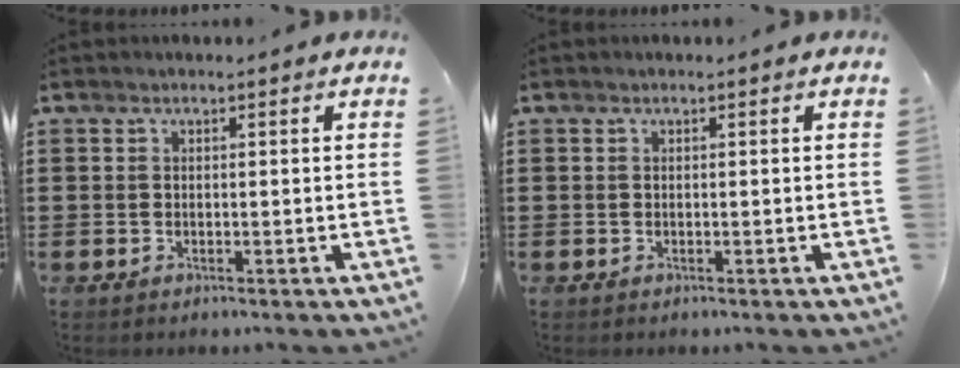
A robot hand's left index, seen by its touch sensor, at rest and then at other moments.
{"total": 0.0}